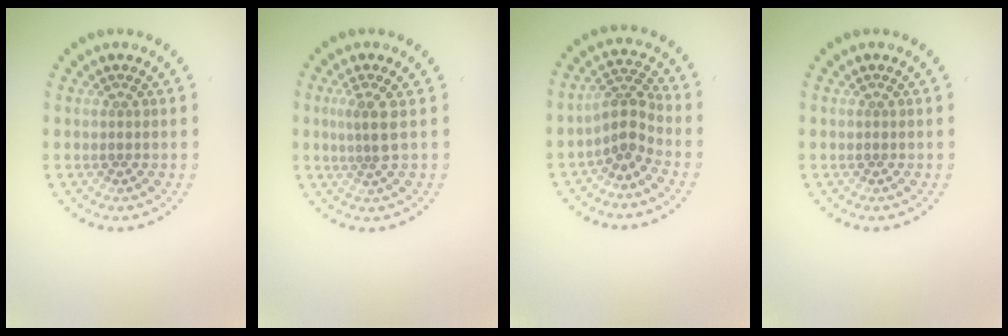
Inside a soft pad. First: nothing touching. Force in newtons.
{"total": 2.2, "press": 1.7, "slide": 1.4}
{"total": 2.9, "press": 2.1, "slide": 2.0}
{"total": 0.0}